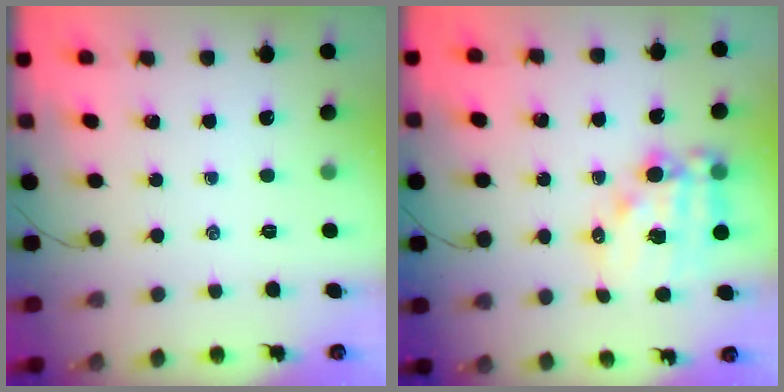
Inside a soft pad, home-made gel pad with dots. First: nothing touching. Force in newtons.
{"total": 13.8, "press": 13.4, "slide": 3.3}